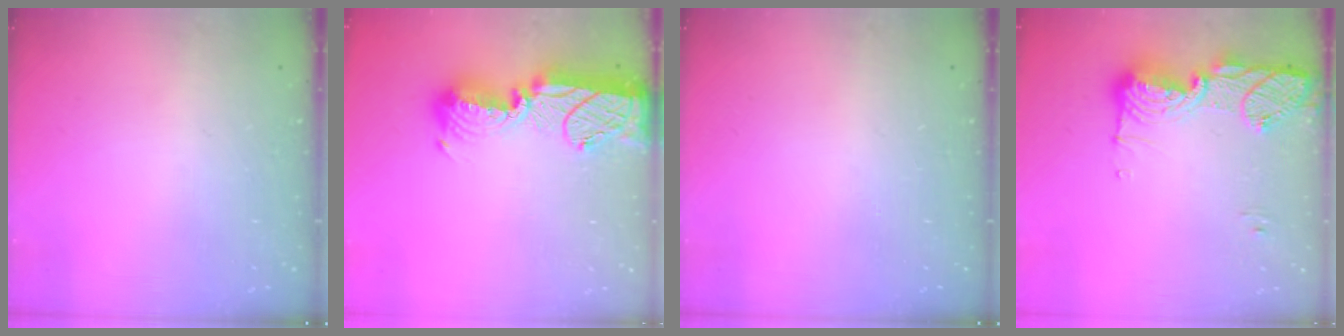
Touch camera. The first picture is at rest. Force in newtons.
{"total": 17.8, "press": 17.8, "slide": 1.2}
{"total": 0.0}
{"total": 14.7, "press": 14.7, "slide": 1.4}